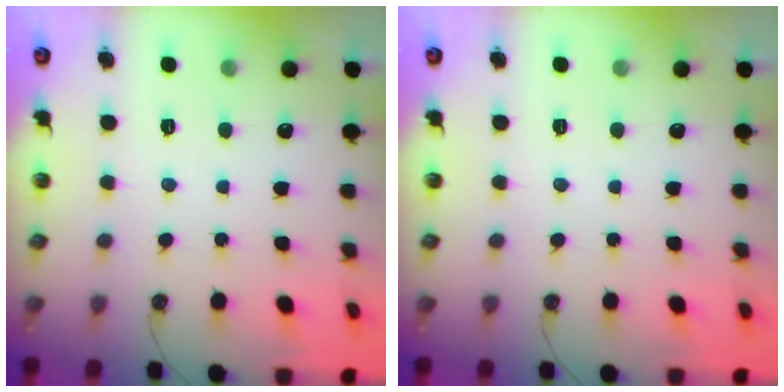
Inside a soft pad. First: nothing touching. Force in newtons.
{"total": 0.0}